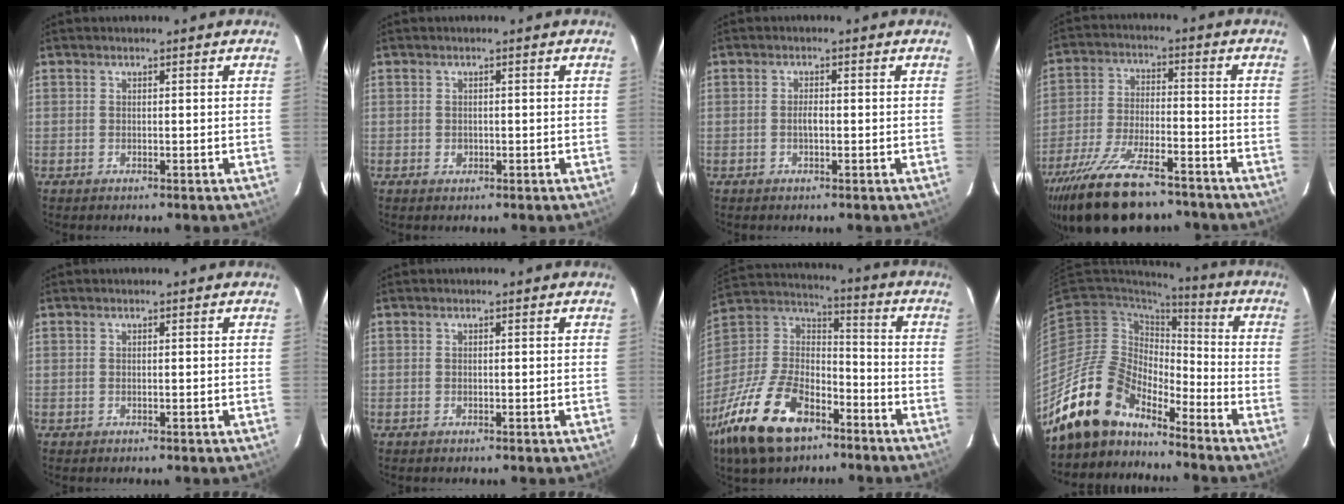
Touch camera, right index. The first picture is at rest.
{"total": 1.1, "force": [-0.2, 1.1, 0.3], "torque": [-0.003, 0.001, -0.001]}
{"total": 1.6, "force": [-0.3, 0.7, 1.4], "torque": [-0.027, 0.002, -0.007]}
{"total": 20.2, "force": [-15.9, 6.5, 10.6], "torque": [-0.216, -0.036, -0.257]}
{"total": 0.0}
{"total": 0.0}
{"total": 21.6, "force": [-12.8, 11.1, 13.4], "torque": [-0.296, -0.004, -0.227]}
{"total": 15.5, "force": [-13.4, 6.1, 4.9], "torque": [-0.101, 0.009, -0.254]}